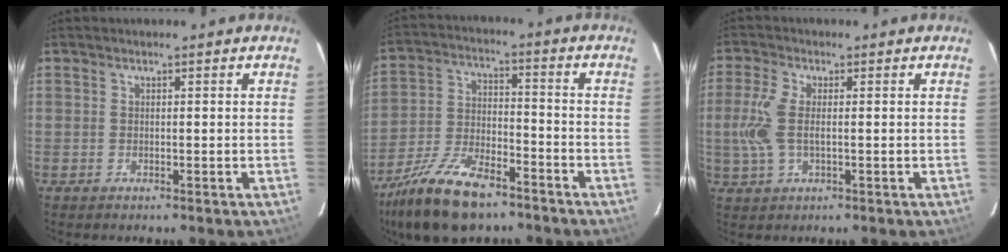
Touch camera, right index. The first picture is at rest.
{"total": 17.0, "force": [-12.4, 6.5, 9.7], "torque": [-0.208, -0.021, -0.224]}
{"total": 6.7, "force": [0.0, 2.9, 6.1], "torque": [-0.140, 0.003, 0.001]}